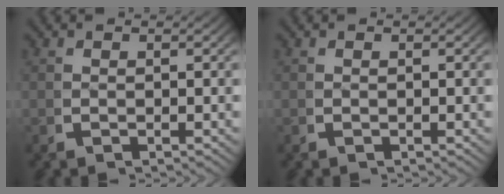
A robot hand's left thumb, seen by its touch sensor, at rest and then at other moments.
{"total": 0.0}